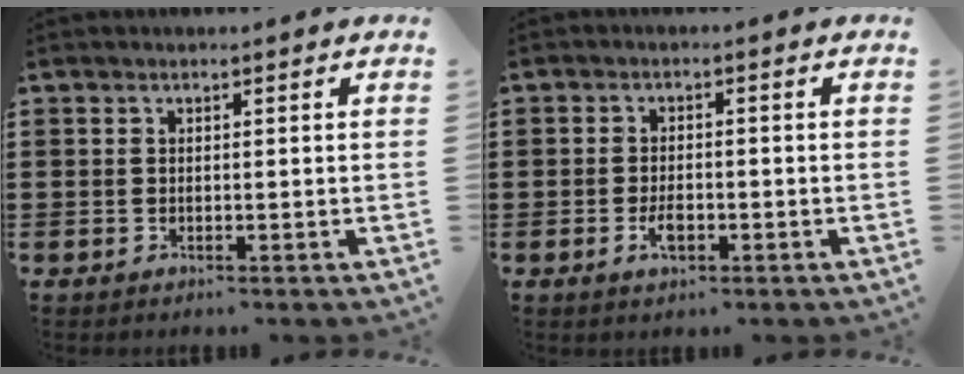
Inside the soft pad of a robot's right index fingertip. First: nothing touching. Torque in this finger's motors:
{"motor_torque": [1.03, 1.11, 0.08, 0.02]}